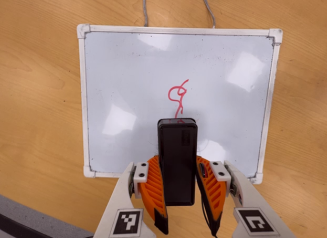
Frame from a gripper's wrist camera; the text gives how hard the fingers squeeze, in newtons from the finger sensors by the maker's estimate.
{"total": 5.6, "left": 4.9, "right": 6.3}